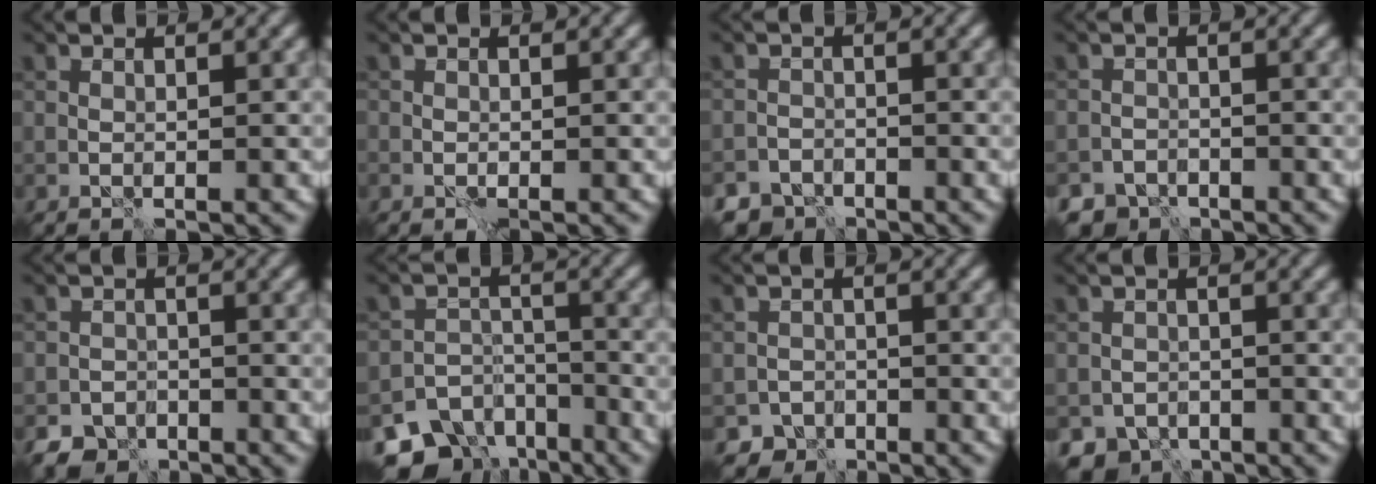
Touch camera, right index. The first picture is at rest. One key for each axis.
{"total": 0.0}
{"total": 4.7, "fx": -4.1, "fy": 2.4, "fz": 0.4, "tx": 0.018, "ty": -0.003, "tz": -0.061}
{"total": 4.3, "fx": -3.7, "fy": 2.2, "fz": 0.4, "tx": 0.014, "ty": 0.000, "tz": -0.055}
{"total": 4.3, "fx": -3.5, "fy": 2.5, "fz": 0.6, "tx": 0.009, "ty": 0.000, "tz": -0.053}
{"total": 9.6, "fx": -7.6, "fy": 5.4, "fz": 2.2, "tx": -0.015, "ty": -0.010, "tz": -0.111}
{"total": 2.9, "fx": -2.3, "fy": 1.8, "fz": 0.0, "tx": 0.016, "ty": 0.004, "tz": -0.037}
{"total": 4.2, "fx": -3.4, "fy": 2.4, "fz": 0.8, "tx": 0.001, "ty": -0.002, "tz": -0.056}